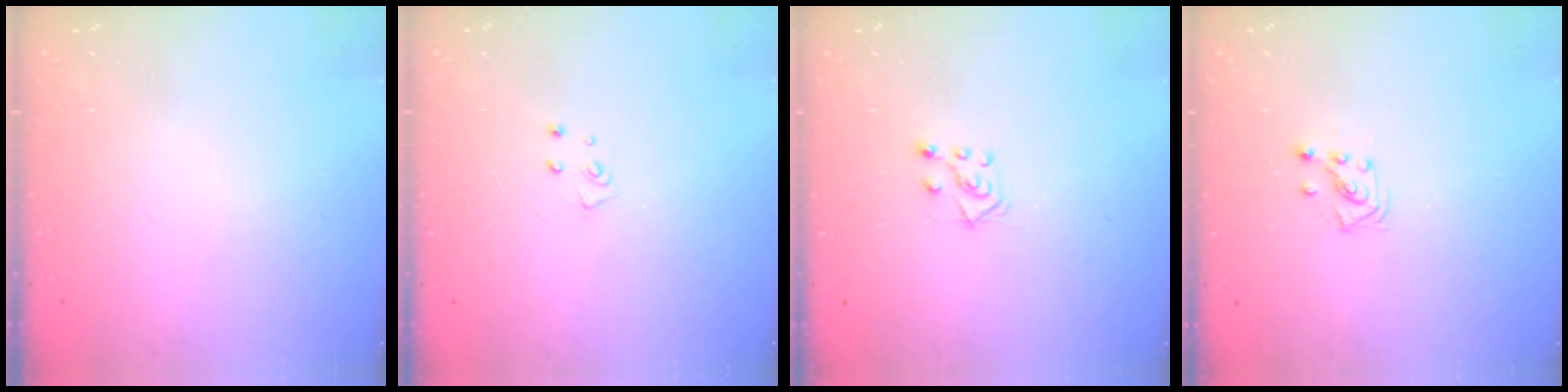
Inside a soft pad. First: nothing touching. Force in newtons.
{"total": 2.9, "press": 2.9, "slide": 0.3}
{"total": 5.4, "press": 5.3, "slide": 0.6}
{"total": 2.0, "press": 1.9, "slide": 0.8}